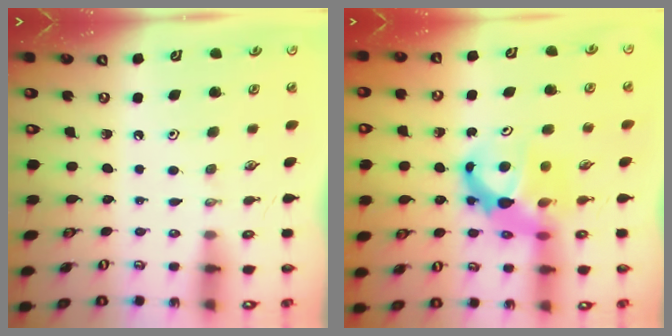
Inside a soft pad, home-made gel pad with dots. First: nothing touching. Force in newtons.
{"total": 7.7, "press": 7.7, "slide": 0.5}